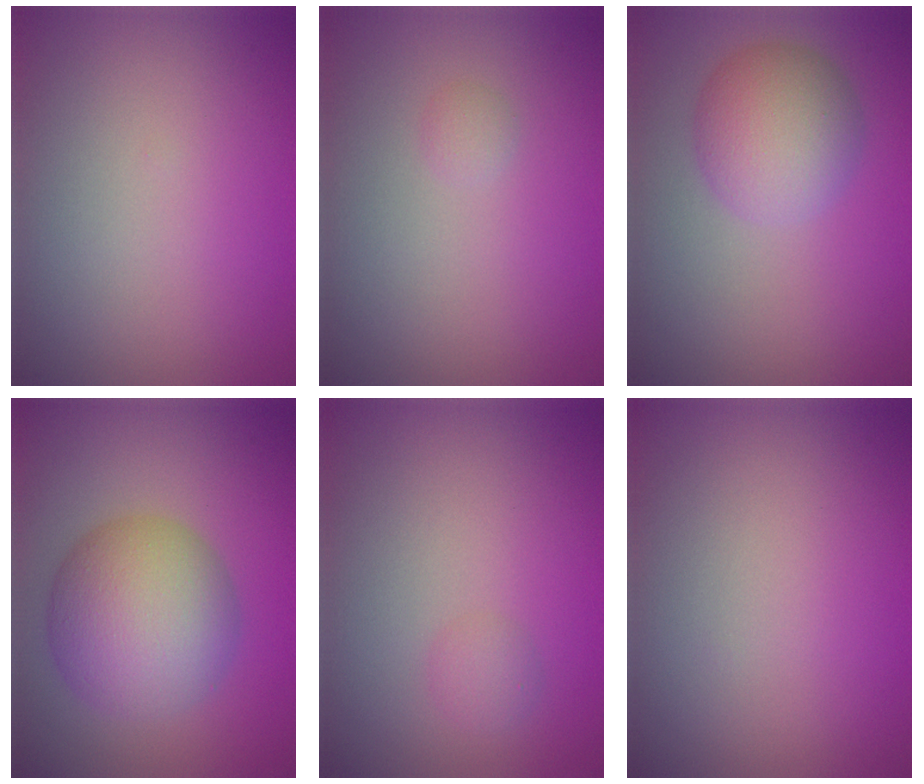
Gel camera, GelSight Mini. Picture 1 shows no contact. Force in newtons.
{"total": 0.7, "press": 0.7, "slide": 0.0}
{"total": 4.9, "press": 4.9, "slide": 0.1}
{"total": 8.5, "press": 8.5, "slide": 0.3}
{"total": 1.2, "press": 1.2, "slide": 0.0}
{"total": 0.0}